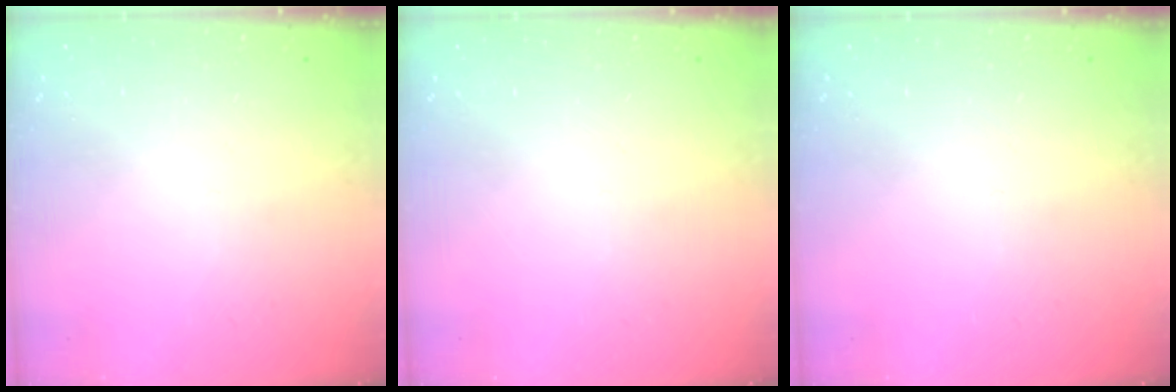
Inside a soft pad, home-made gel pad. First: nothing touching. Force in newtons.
{"total": 0.0}
{"total": 0.0}